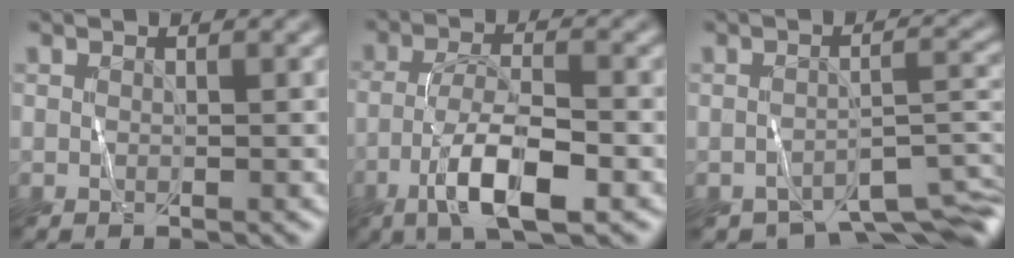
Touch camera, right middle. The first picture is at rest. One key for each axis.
{"total": 6.8, "fx": -3.0, "fy": 2.1, "fz": 5.8, "tx": -0.104, "ty": 0.004, "tz": -0.058}
{"total": 6.1, "fx": -4.8, "fy": 2.2, "fz": 3.1, "tx": -0.031, "ty": -0.019, "tz": -0.063}